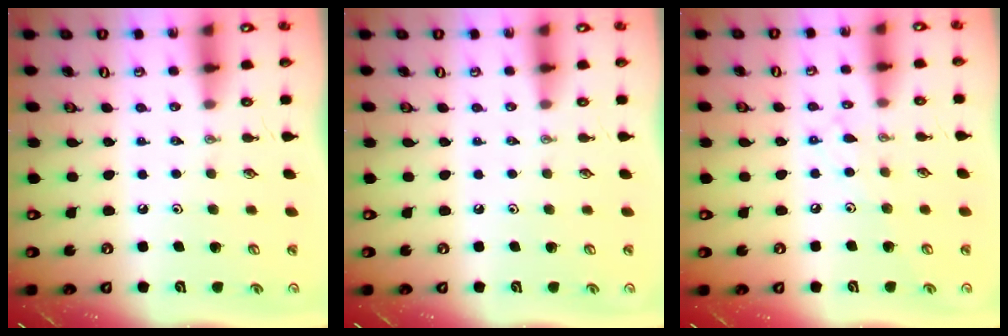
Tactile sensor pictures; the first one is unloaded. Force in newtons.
{"total": 0.0}
{"total": 7.8, "press": 7.7, "slide": 0.6}